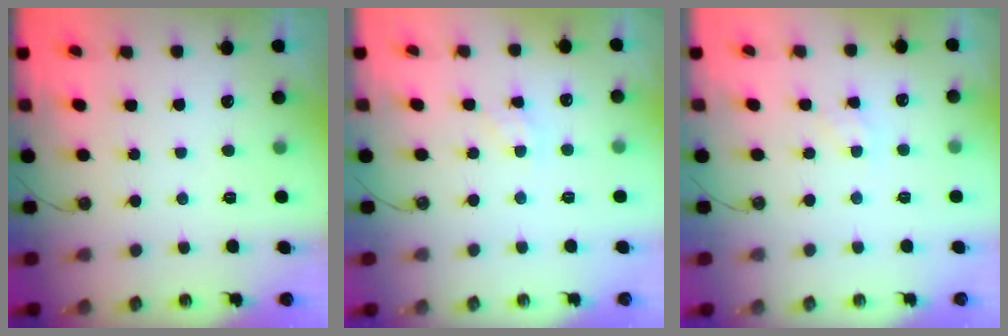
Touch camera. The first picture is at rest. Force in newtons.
{"total": 2.5, "press": 2.5, "slide": 0.1}
{"total": 1.4, "press": 1.3, "slide": 0.2}